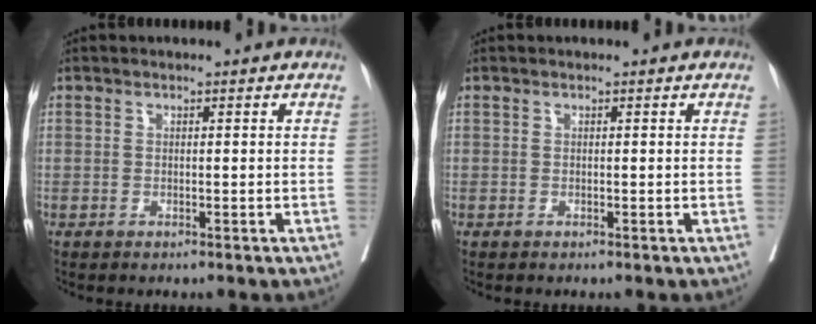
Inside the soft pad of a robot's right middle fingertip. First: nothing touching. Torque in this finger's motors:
{"motor_torque": [-0.02, -0.01, 0.00, 0.00]}